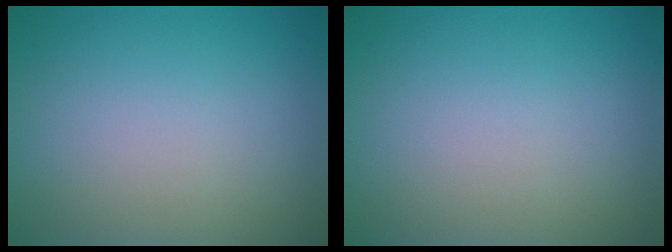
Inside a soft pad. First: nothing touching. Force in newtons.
{"total": 0.0}